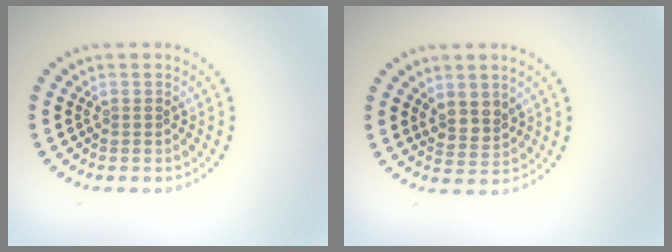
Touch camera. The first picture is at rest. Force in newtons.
{"total": 2.2, "press": 1.9, "slide": 1.2}